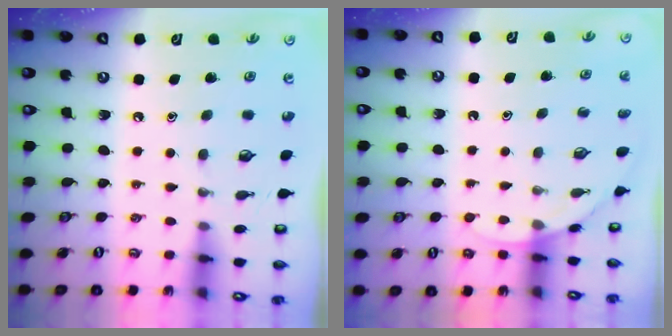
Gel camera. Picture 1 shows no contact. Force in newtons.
{"total": 3.6, "press": 3.6, "slide": 0.1}